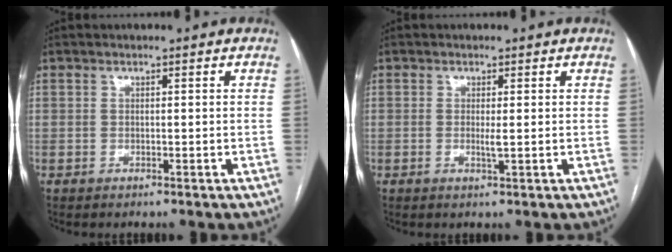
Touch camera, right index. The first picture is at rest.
{"total": 1.3, "force": [0.0, 0.0, 1.3], "torque": [-0.026, -0.003, 0.001]}